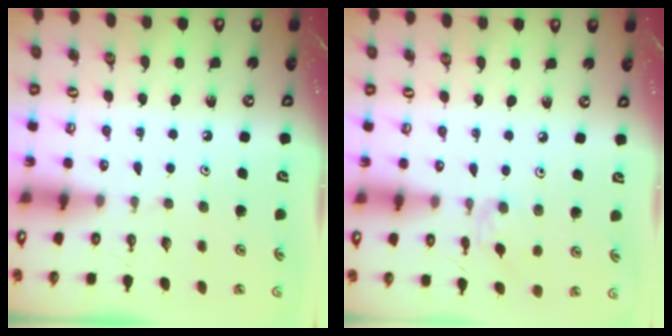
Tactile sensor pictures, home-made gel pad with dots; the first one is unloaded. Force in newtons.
{"total": 2.5, "press": 2.5, "slide": 0.4}